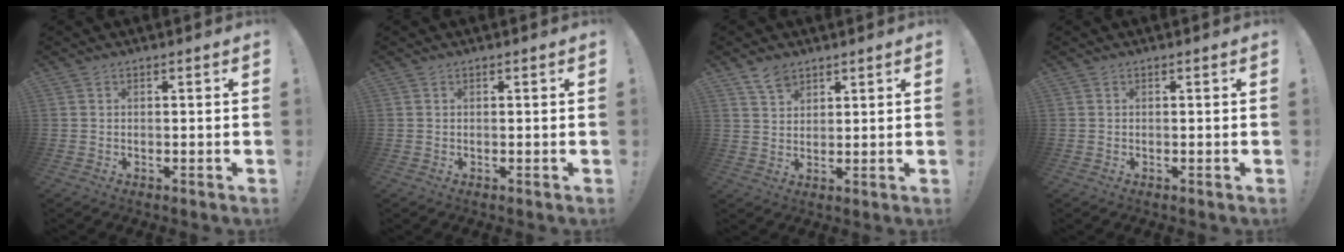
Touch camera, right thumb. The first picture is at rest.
{"total": 0.0}
{"total": 4.9, "force": [3.8, 2.6, 1.7], "torque": [-0.026, -0.018, 0.070]}
{"total": 0.0}